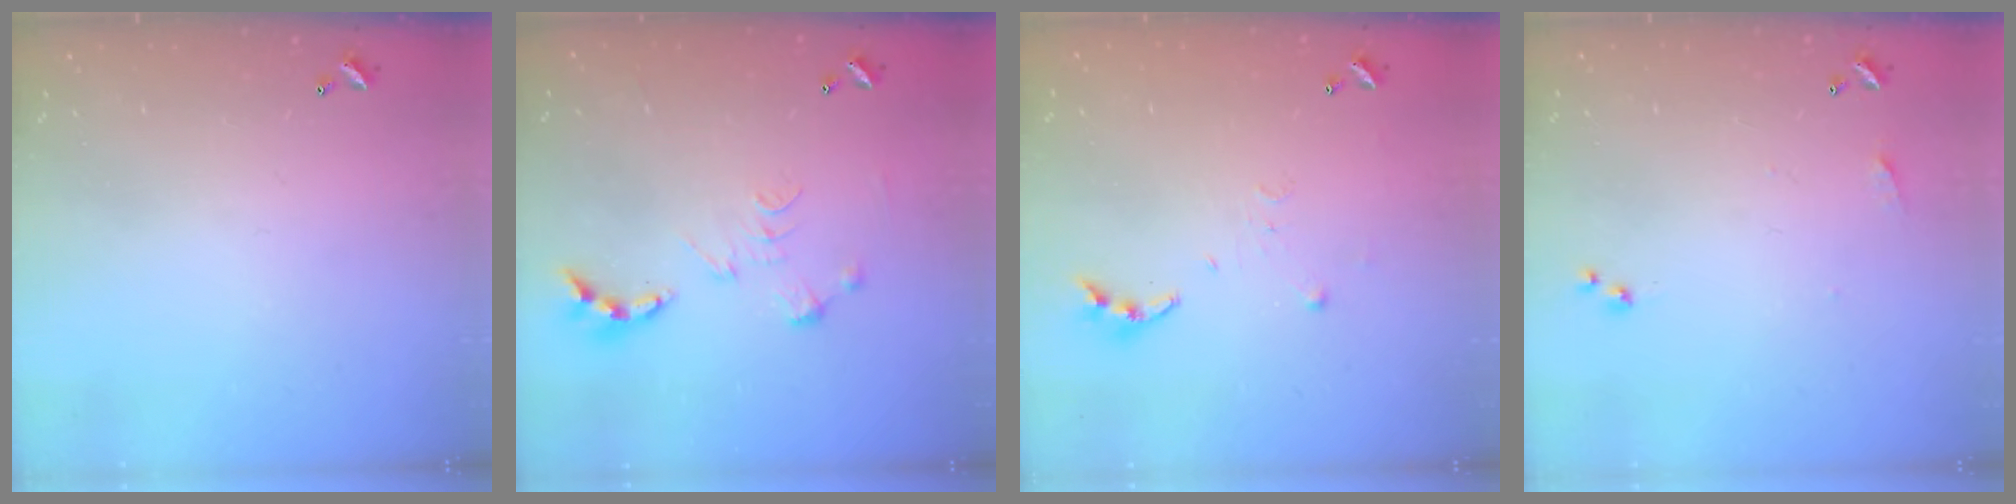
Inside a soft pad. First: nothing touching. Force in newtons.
{"total": 0.0}
{"total": 4.9, "press": 4.8, "slide": 0.5}
{"total": 5.1, "press": 5.0, "slide": 0.7}